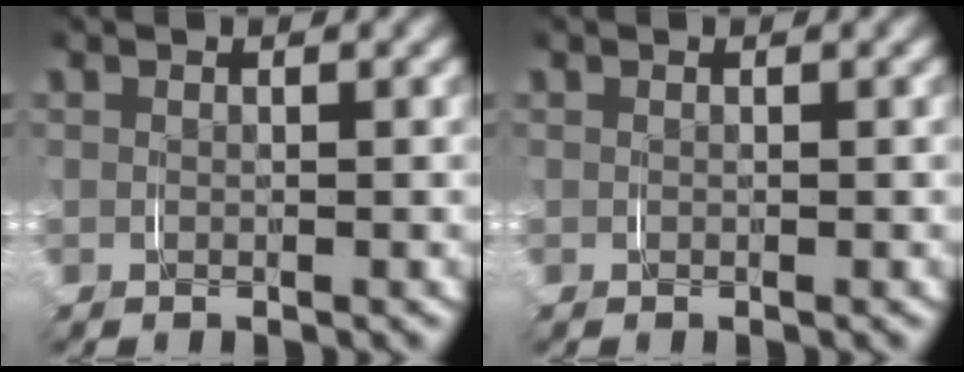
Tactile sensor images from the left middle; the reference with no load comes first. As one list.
[{"total": 0.0}]